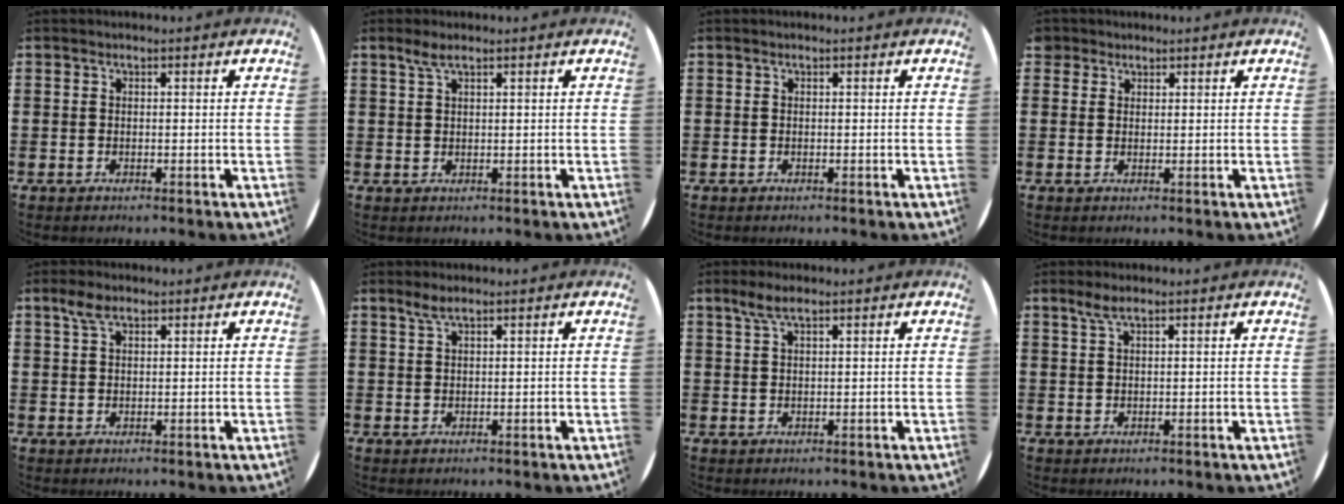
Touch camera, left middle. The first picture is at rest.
{"total": 1.9, "force": [1.3, 0.3, 1.4], "torque": [-0.028, 0.004, 0.022]}
{"total": 0.0}
{"total": 1.5, "force": [1.2, 0.9, 0.0], "torque": [0.007, 0.001, 0.023]}
{"total": 2.6, "force": [1.7, 1.2, 1.6], "torque": [-0.027, 0.005, 0.027]}
{"total": 1.8, "force": [1.4, 0.2, 1.2], "torque": [-0.025, 0.004, 0.025]}
{"total": 2.8, "force": [1.9, 0.6, 2.0], "torque": [-0.041, 0.006, 0.032]}
{"total": 2.0, "force": [1.3, 0.3, 1.4], "torque": [-0.029, 0.004, 0.023]}